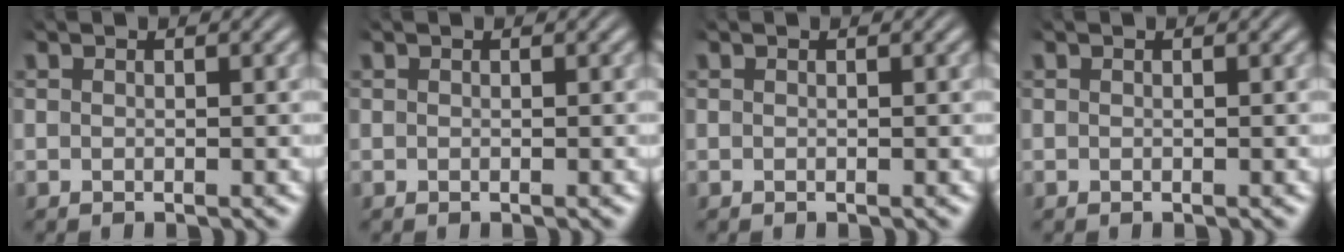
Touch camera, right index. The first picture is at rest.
{"total": 0.0}
{"total": 0.0}
{"total": 0.0}